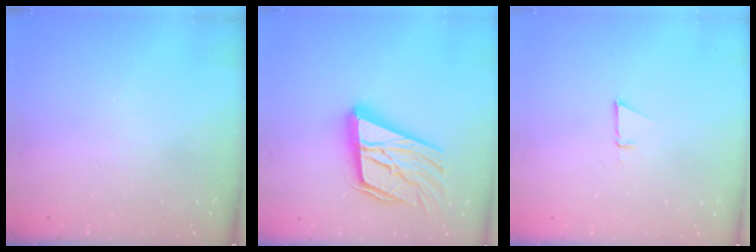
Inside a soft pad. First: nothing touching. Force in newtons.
{"total": 23.6, "press": 23.1, "slide": 4.9}
{"total": 2.6, "press": 2.5, "slide": 0.8}